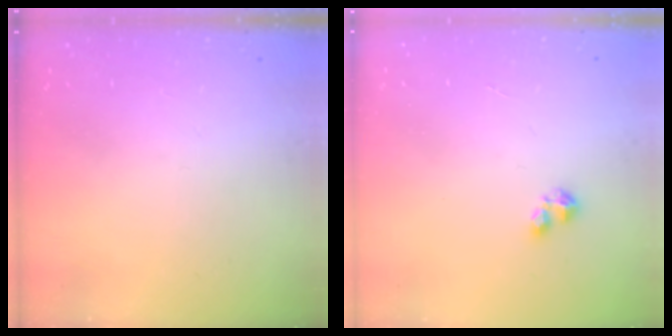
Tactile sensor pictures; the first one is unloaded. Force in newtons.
{"total": 1.9, "press": 1.9, "slide": 0.4}